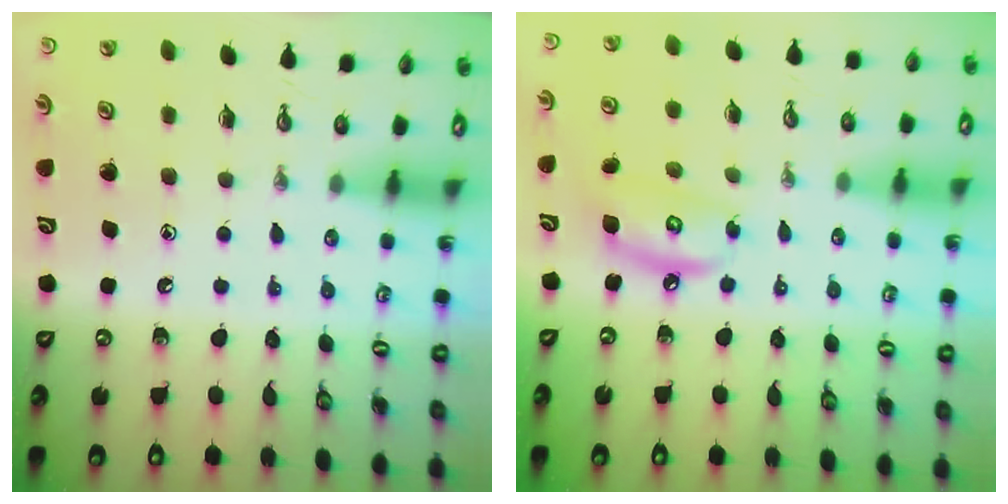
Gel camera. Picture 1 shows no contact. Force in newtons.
{"total": 8.1, "press": 8.1, "slide": 0.6}